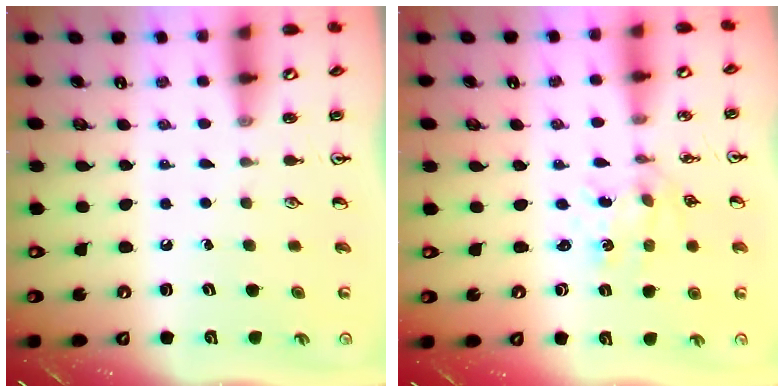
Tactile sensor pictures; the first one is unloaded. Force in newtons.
{"total": 1.0, "press": 1.0, "slide": 0.2}